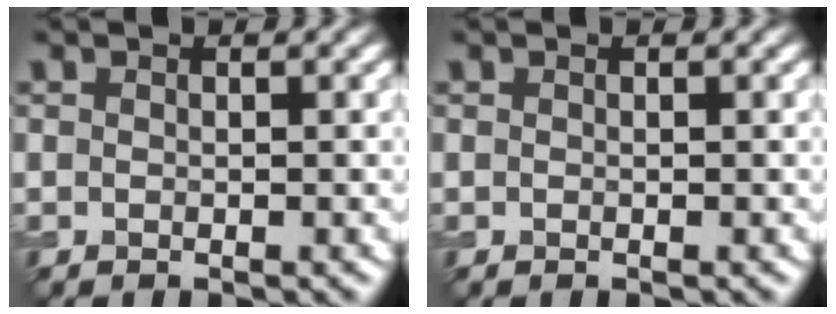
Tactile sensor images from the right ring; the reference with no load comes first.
{"total": 0.0}